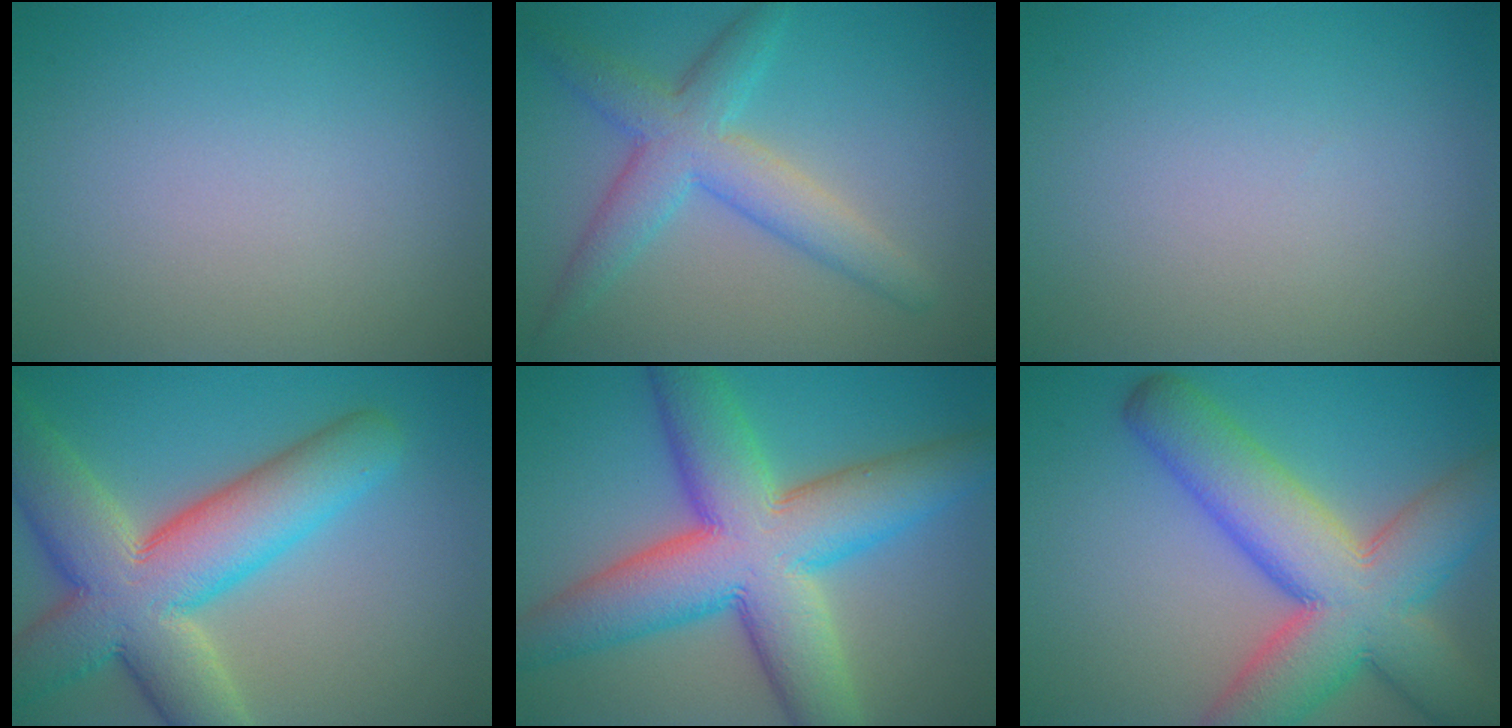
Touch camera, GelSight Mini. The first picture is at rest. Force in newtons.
{"total": 5.1, "press": 5.1, "slide": 0.1}
{"total": 0.0}
{"total": 11.8, "press": 11.7, "slide": 1.3}
{"total": 12.5, "press": 12.5, "slide": 0.5}
{"total": 12.0, "press": 12.0, "slide": 0.7}